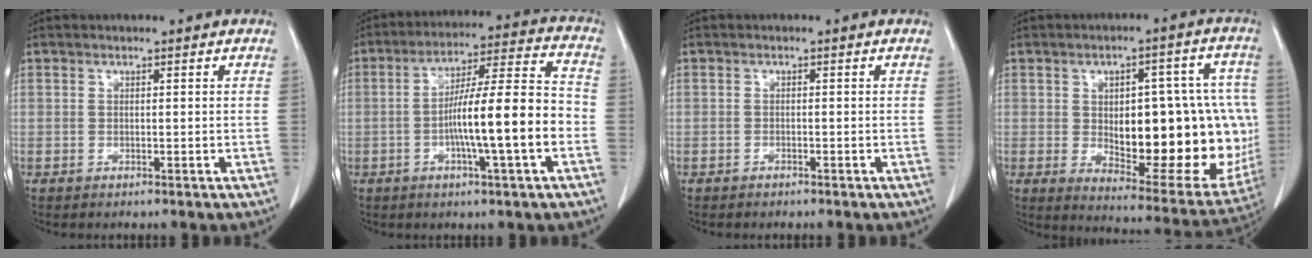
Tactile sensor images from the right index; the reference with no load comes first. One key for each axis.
{"total": 14.6, "fx": -3.4, "fy": 0.4, "fz": 14.2, "tx": -0.235, "ty": 0.012, "tz": -0.058}
{"total": 0.7, "fx": -0.6, "fy": 0.3, "fz": 0.1, "tx": -0.007, "ty": 0.000, "tz": -0.012}
{"total": 24.3, "fx": -1.3, "fy": 9.3, "fz": 22.4, "tx": -0.243, "ty": 0.018, "tz": 0.016}